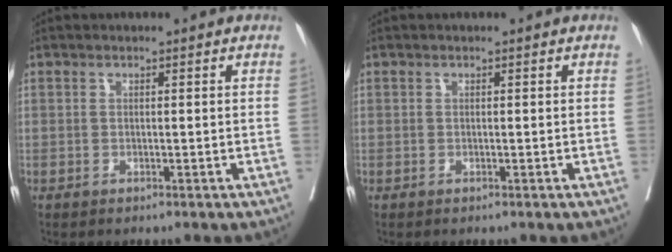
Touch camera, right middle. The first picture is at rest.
{"total": 0.0}